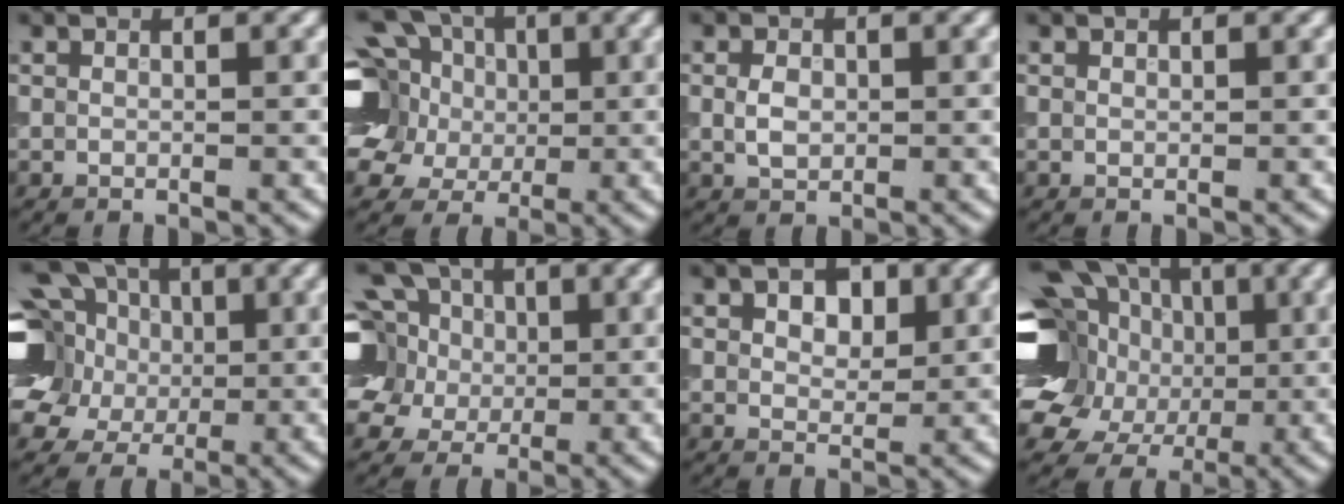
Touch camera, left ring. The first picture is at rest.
{"total": 15.7, "force": [5.3, 12.0, 8.8], "torque": [-0.193, 0.045, 0.054]}
{"total": 2.1, "force": [0.1, 1.5, 1.5], "torque": [-0.030, 0.001, 0.001]}
{"total": 0.0}
{"total": 17.2, "force": [5.1, 13.6, 9.2], "torque": [-0.214, 0.048, 0.055]}
{"total": 13.4, "force": [4.7, 10.1, 7.5], "torque": [-0.151, 0.035, 0.036]}
{"total": 4.0, "force": [1.8, 2.3, 2.7], "torque": [-0.035, 0.009, 0.020]}
{"total": 19.0, "force": [2.0, 16.0, 10.1], "torque": [-0.211, 0.029, 0.004]}